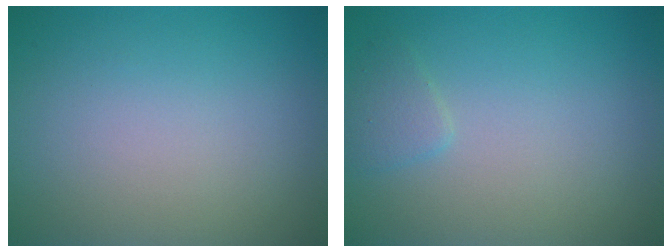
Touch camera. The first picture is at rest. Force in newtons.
{"total": 1.2, "press": 1.2, "slide": 0.1}